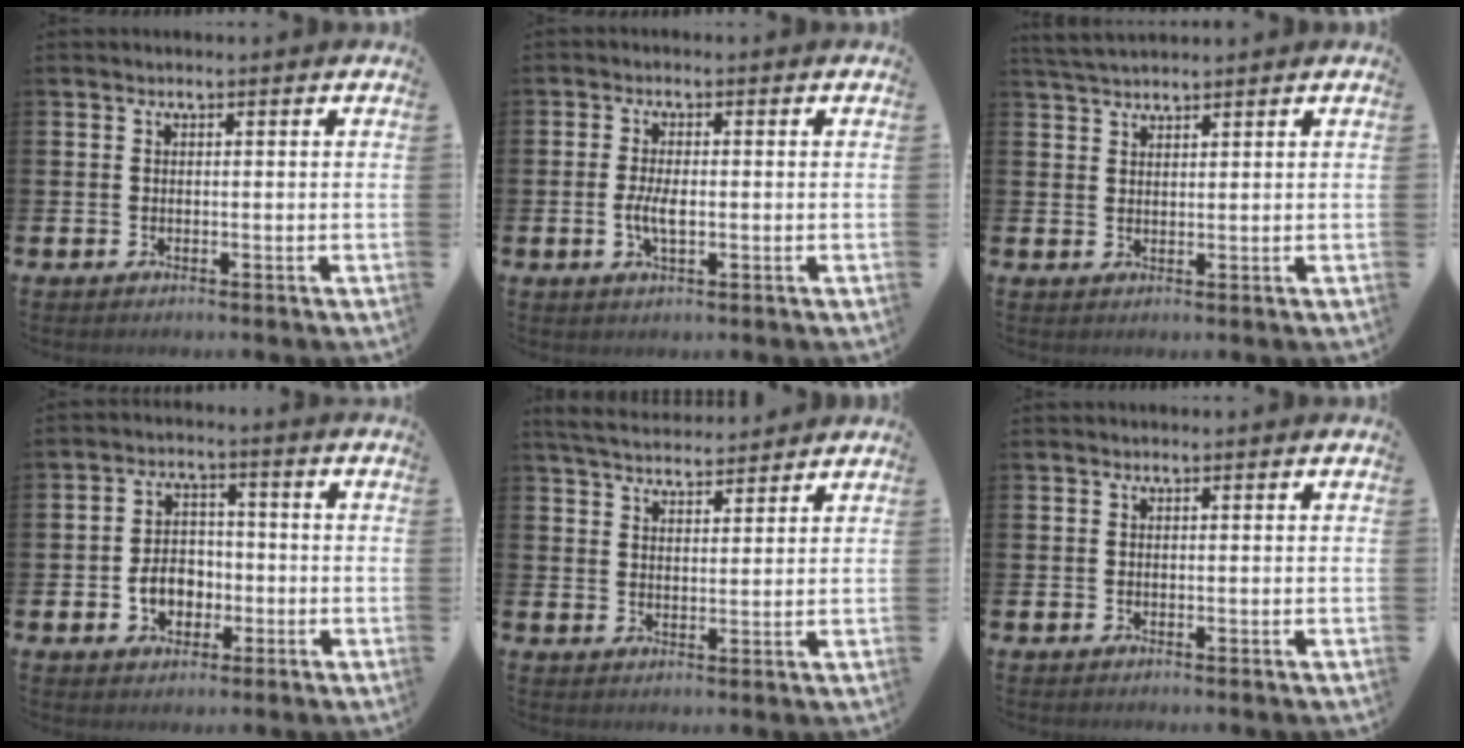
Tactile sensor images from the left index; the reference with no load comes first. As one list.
[{"total": 3.5, "force": [-0.5, 1.4, 3.1], "torque": [-0.062, -0.001, -0.012]}, {"total": 3.1, "force": [3.0, 0.5, 0.7], "torque": [-0.020, -0.007, 0.056]}, {"total": 4.9, "force": [-1.5, 3.8, 2.8], "torque": [-0.039, 0.002, -0.035]}, {"total": 5.1, "force": [5.0, 0.9, 0.7], "torque": [-0.035, -0.022, 0.091]}, {"total": 0.0}]